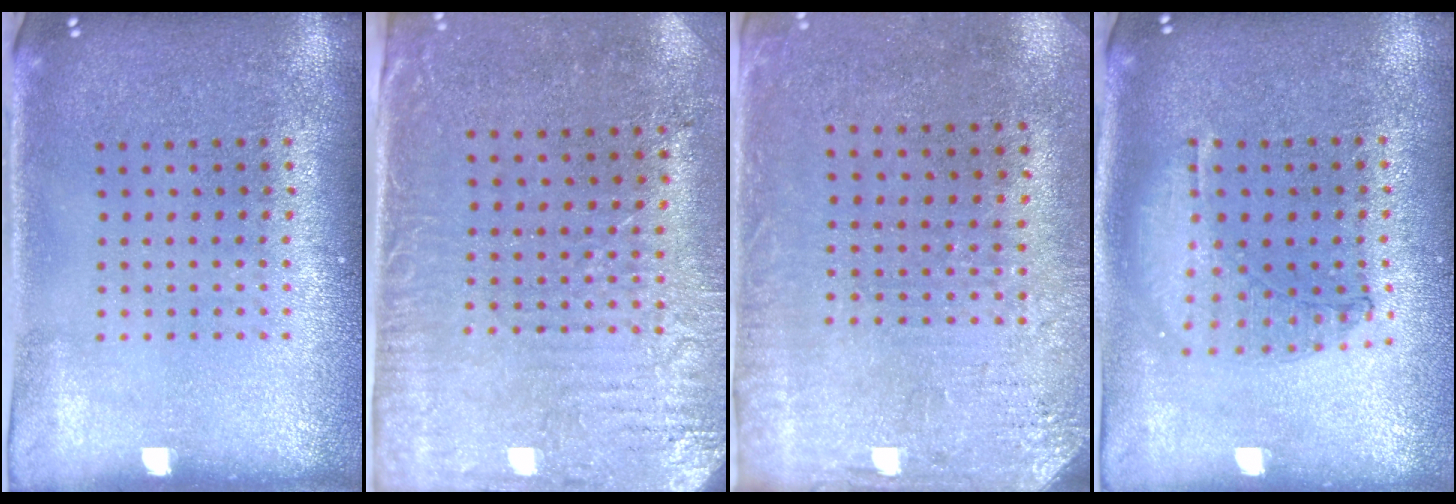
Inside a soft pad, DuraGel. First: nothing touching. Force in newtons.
{"total": 3.0, "press": 2.5, "slide": 1.7}
{"total": 3.2, "press": 2.6, "slide": 2.0}
{"total": 0.9, "press": 0.9, "slide": 0.2}